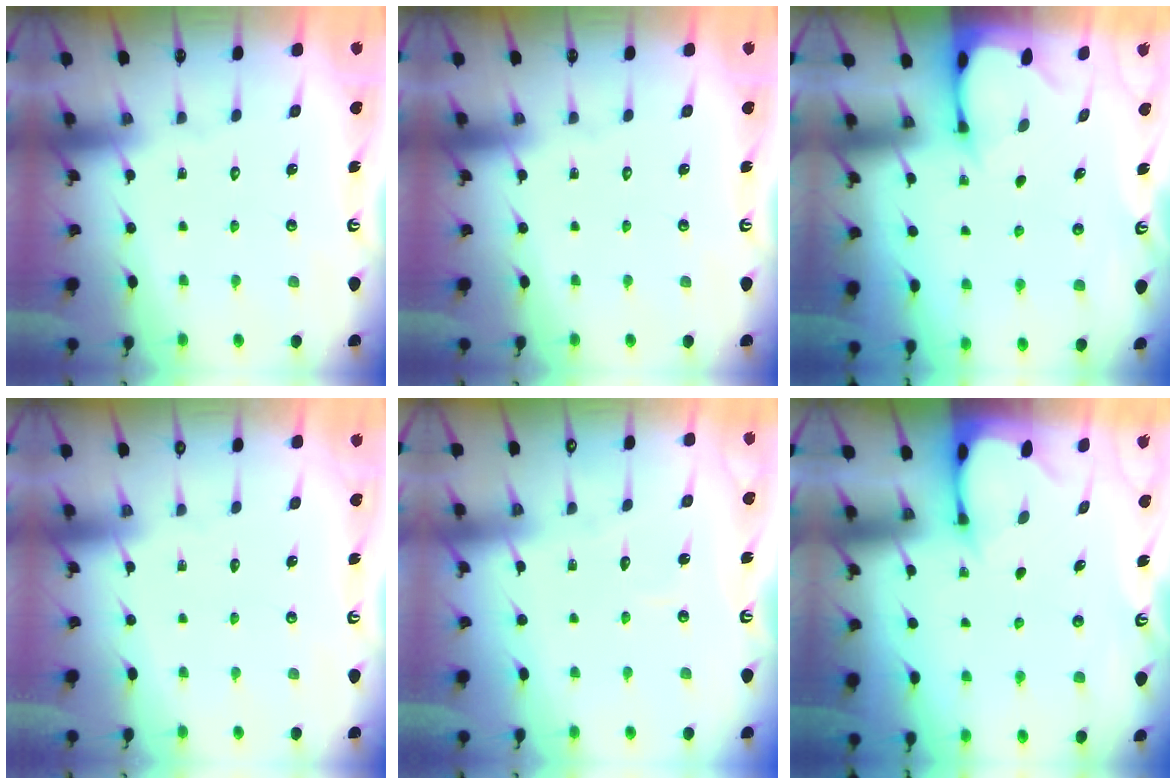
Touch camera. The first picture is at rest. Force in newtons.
{"total": 0.0}
{"total": 2.7, "press": 2.6, "slide": 0.4}
{"total": 0.0}
{"total": 2.5, "press": 2.5, "slide": 0.3}
{"total": 2.7, "press": 2.6, "slide": 0.4}